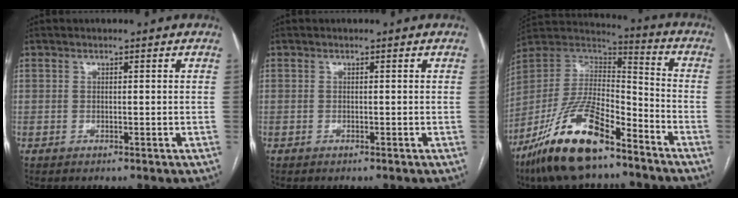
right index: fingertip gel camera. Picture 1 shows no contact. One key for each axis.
{"total": 0.0}
{"total": 19.8, "fx": -13.1, "fy": 5.7, "fz": 13.7, "tx": -0.291, "ty": -0.007, "tz": -0.244}